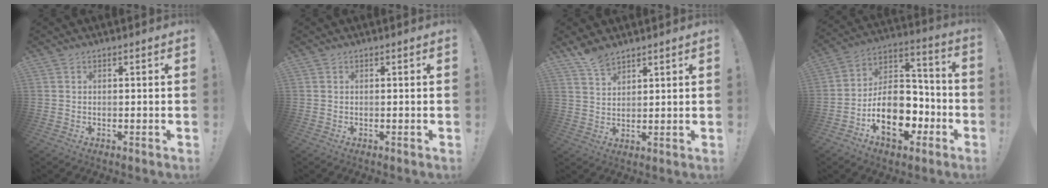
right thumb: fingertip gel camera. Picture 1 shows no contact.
{"total": 0.0}
{"total": 5.6, "force": [4.6, 1.9, 2.4], "torque": [-0.047, -0.024, 0.087]}
{"total": 19.0, "force": [-7.7, 12.5, 12.1], "torque": [-0.189, 0.040, -0.118]}